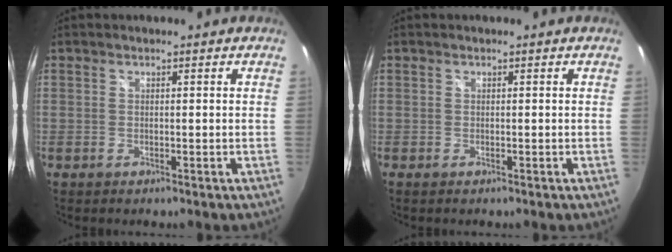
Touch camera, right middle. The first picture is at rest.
{"total": 0.0}